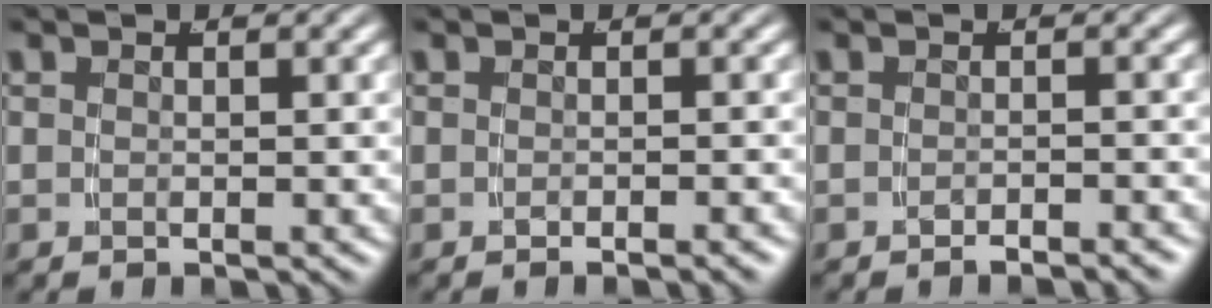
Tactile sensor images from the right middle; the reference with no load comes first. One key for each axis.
{"total": 1.0, "fx": -0.8, "fy": -0.4, "fz": 0.3, "tx": -0.004, "ty": 0.006, "tz": -0.015}
{"total": 1.7, "fx": -1.7, "fy": -0.4, "fz": 0.3, "tx": -0.002, "ty": 0.004, "tz": -0.029}